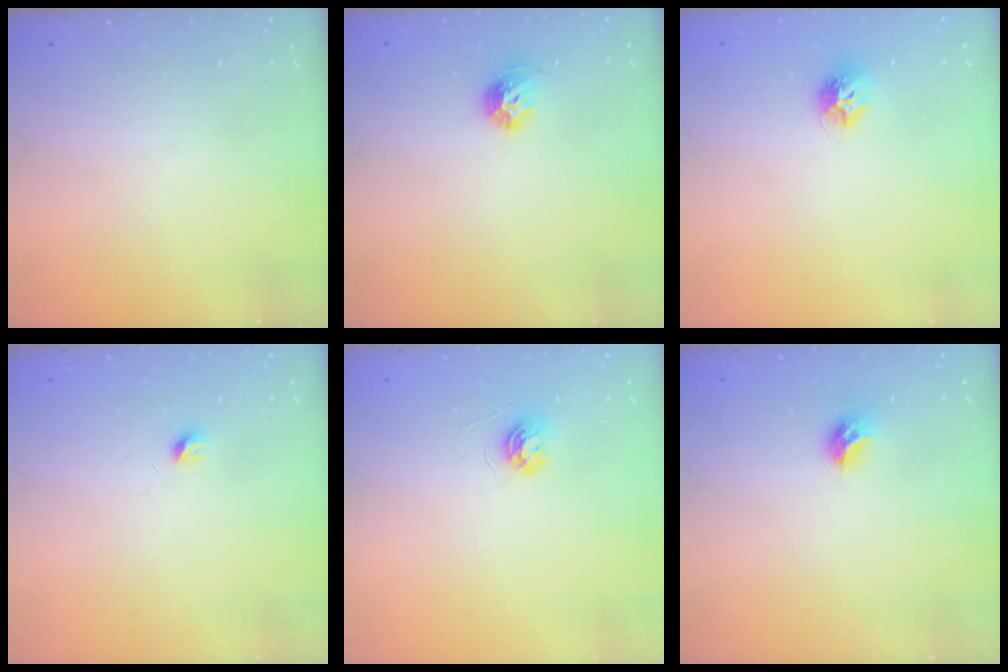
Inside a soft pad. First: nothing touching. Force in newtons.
{"total": 8.4, "press": 8.3, "slide": 0.9}
{"total": 7.5, "press": 7.5, "slide": 0.7}
{"total": 3.6, "press": 3.5, "slide": 0.6}
{"total": 5.2, "press": 5.2, "slide": 0.5}
{"total": 7.5, "press": 7.4, "slide": 0.7}